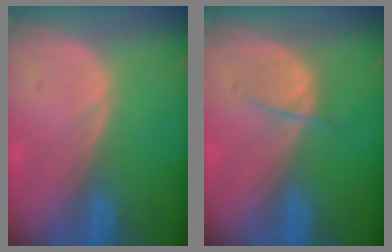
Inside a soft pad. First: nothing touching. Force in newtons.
{"total": 2.1, "press": 2.1, "slide": 0.3}